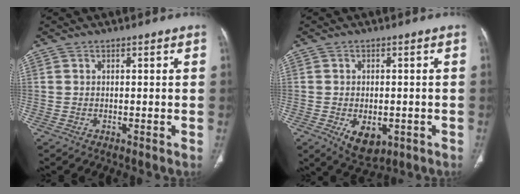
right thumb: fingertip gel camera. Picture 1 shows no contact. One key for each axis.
{"total": 7.0, "fx": -2.3, "fy": 4.3, "fz": 5.0, "tx": -0.061, "ty": 0.002, "tz": -0.020}